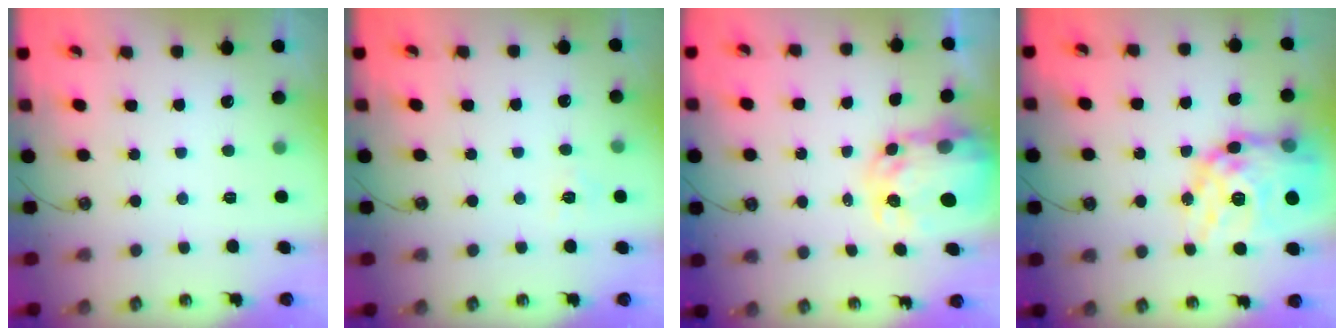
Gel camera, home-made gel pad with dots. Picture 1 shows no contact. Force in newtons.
{"total": 6.6, "press": 6.5, "slide": 0.6}
{"total": 6.7, "press": 6.7, "slide": 0.6}
{"total": 21.7, "press": 21.6, "slide": 1.8}